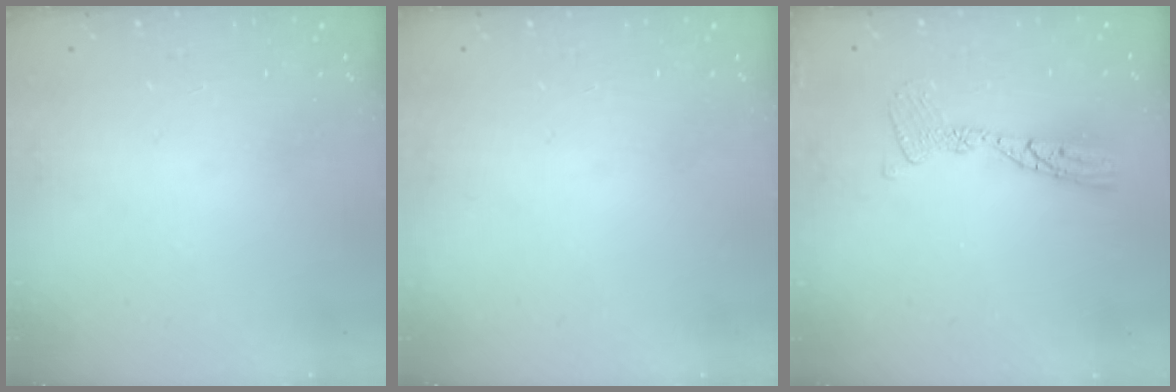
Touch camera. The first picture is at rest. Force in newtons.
{"total": 0.0}
{"total": 10.8, "press": 10.8, "slide": 1.0}